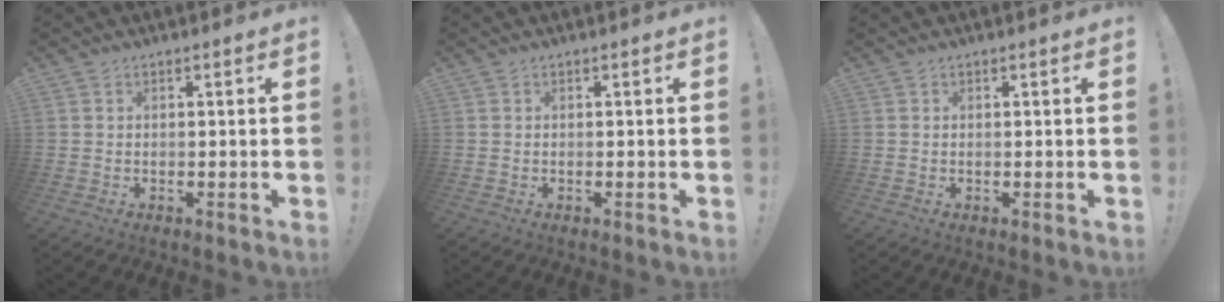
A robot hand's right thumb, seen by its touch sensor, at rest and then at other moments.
{"total": 0.0}
{"total": 0.0}